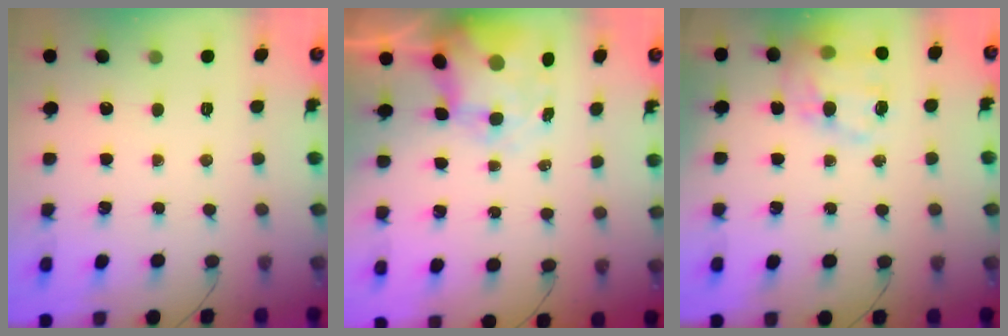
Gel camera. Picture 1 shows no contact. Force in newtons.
{"total": 7.6, "press": 7.3, "slide": 2.2}
{"total": 18.1, "press": 17.7, "slide": 3.9}